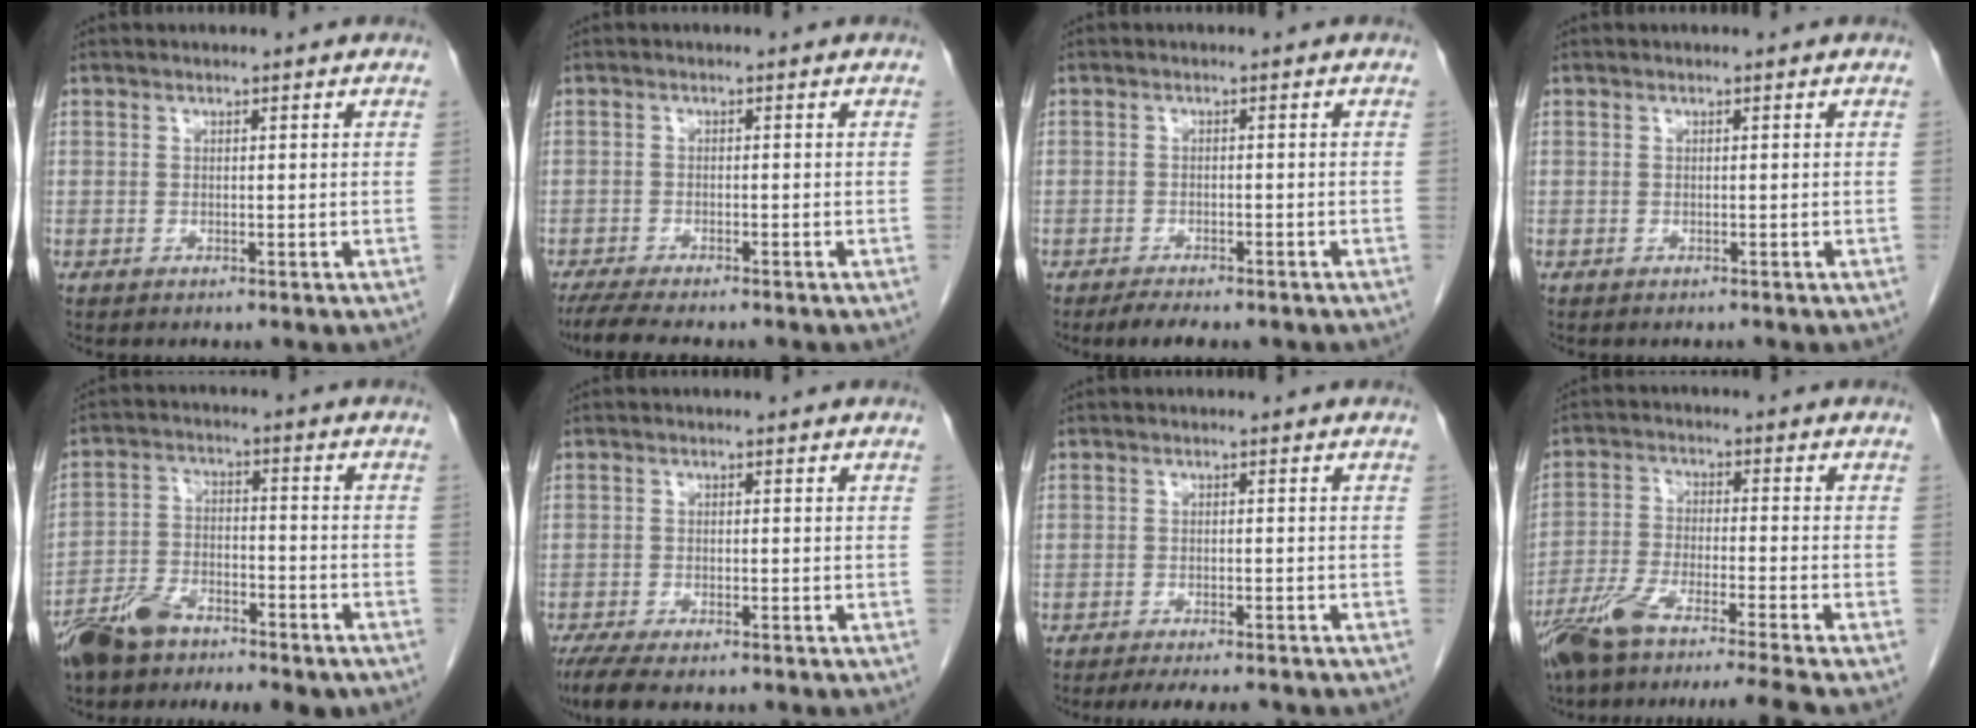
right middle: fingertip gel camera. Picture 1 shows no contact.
{"total": 7.3, "force": [-6.1, 1.2, 3.8], "torque": [-0.060, -0.016, -0.096]}
{"total": 5.3, "force": [-4.3, 0.7, 2.9], "torque": [-0.038, -0.009, -0.065]}
{"total": 0.0}
{"total": 10.7, "force": [-8.2, 4.2, 5.4], "torque": [-0.107, 0.002, -0.144]}
{"total": 7.0, "force": [-5.5, 1.9, 3.9], "torque": [-0.064, -0.015, -0.088]}
{"total": 6.9, "force": [-6.1, 1.3, 3.0], "torque": [-0.036, -0.009, -0.084]}
{"total": 13.9, "force": [-11.7, -1.4, 7.4], "torque": [-0.133, -0.027, -0.195]}